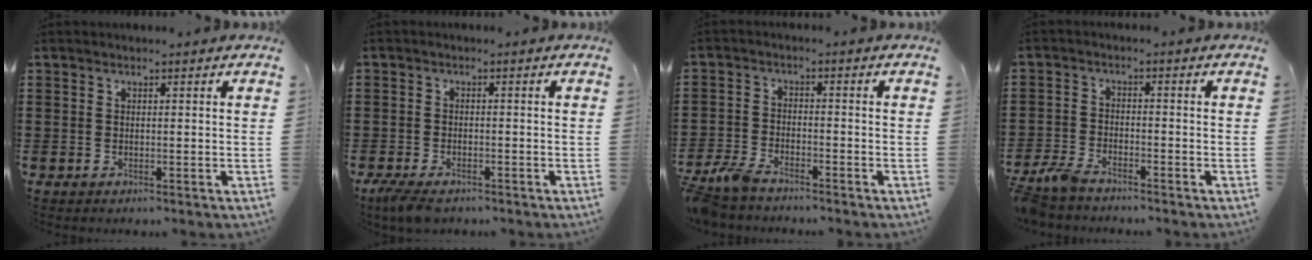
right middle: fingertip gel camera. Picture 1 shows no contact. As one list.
[{"total": 2.7, "force": [-2.2, 0.9, 1.2], "torque": [-0.043, -0.006, -0.051]}, {"total": 4.3, "force": [-4.0, 0.9, 1.4], "torque": [-0.055, -0.004, -0.088]}, {"total": 4.0, "force": [-3.7, 0.8, 1.3], "torque": [-0.052, -0.005, -0.083]}]